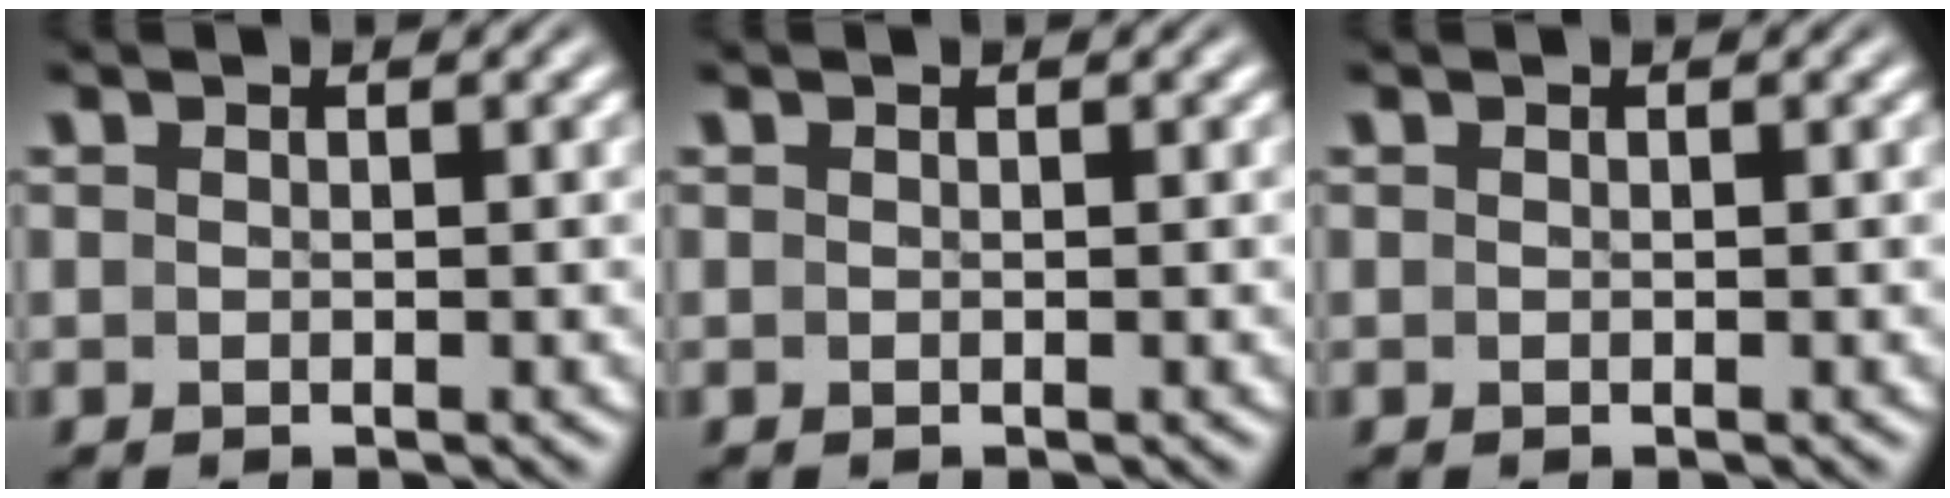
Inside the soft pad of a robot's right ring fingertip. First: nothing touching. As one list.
[{"total": 0.0}, {"total": 0.0}]